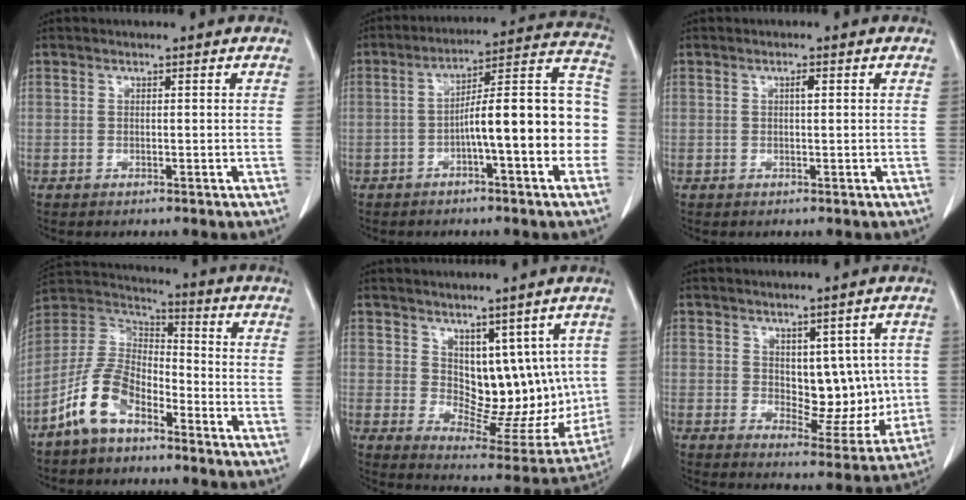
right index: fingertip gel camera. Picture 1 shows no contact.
{"total": 15.8, "force": [-3.2, 2.2, 15.3], "torque": [-0.204, 0.049, -0.046]}
{"total": 1.0, "force": [0.3, 0.2, 0.9], "torque": [-0.014, 0.003, 0.002]}
{"total": 10.2, "force": [-6.5, 4.8, 6.2], "torque": [-0.149, 0.014, -0.133]}
{"total": 12.0, "force": [3.3, 7.2, 9.0], "torque": [-0.098, 0.001, 0.071]}
{"total": 8.7, "force": [1.1, 5.0, 7.0], "torque": [-0.076, 0.001, 0.033]}